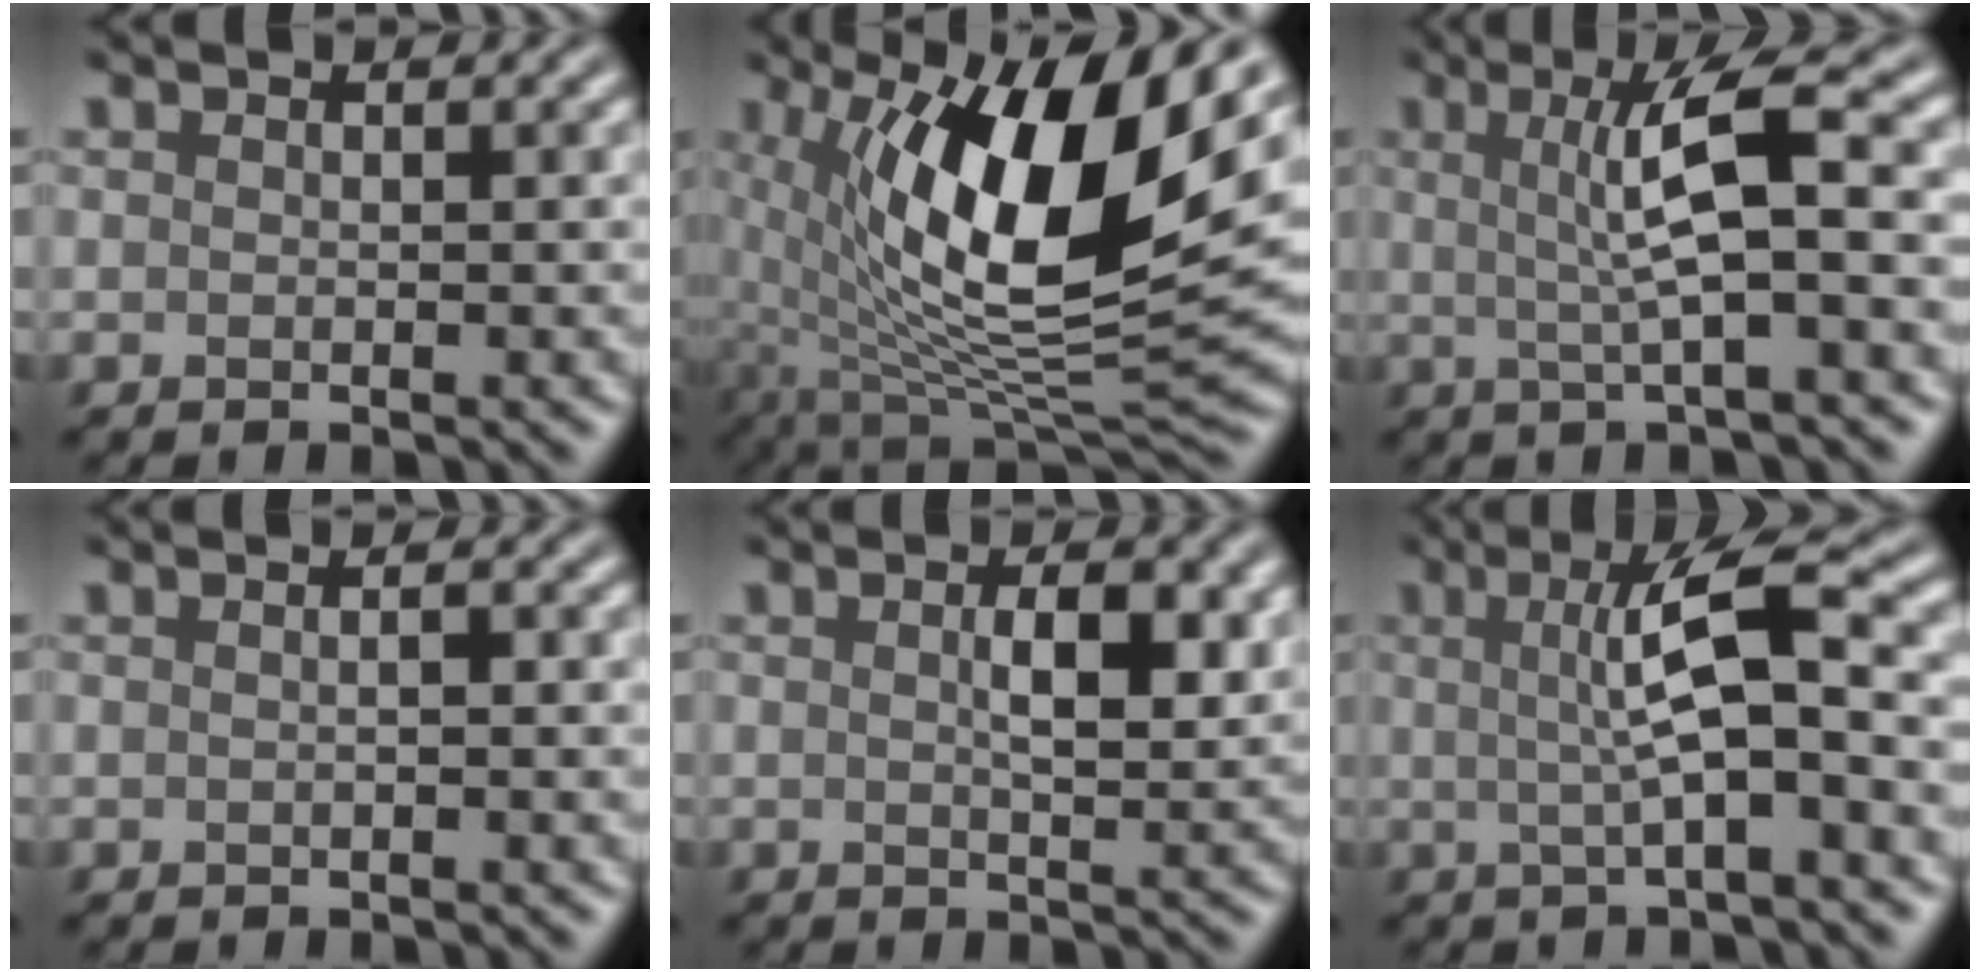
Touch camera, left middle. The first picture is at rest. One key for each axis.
{"total": 14.5, "fx": 4.1, "fy": 5.1, "fz": 12.9, "tx": -0.207, "ty": -0.008, "tz": 0.066}
{"total": 5.9, "fx": 0.7, "fy": 0.8, "fz": 5.8, "tx": -0.107, "ty": 0.009, "tz": 0.010}
{"total": 1.0, "fx": 0.0, "fy": 0.3, "fz": 0.9, "tx": -0.012, "ty": -0.002, "tz": -0.002}
{"total": 3.4, "fx": 0.7, "fy": 1.1, "fz": 3.1, "tx": -0.054, "ty": -0.001, "tz": 0.013}
{"total": 6.5, "fx": 0.5, "fy": 1.3, "fz": 6.4, "tx": -0.105, "ty": 0.012, "tz": 0.003}